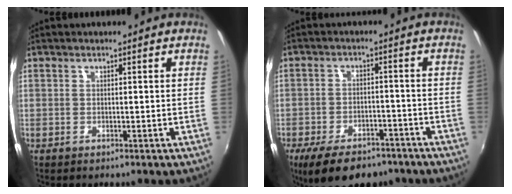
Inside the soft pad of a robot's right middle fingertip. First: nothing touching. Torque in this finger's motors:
{"motor_torque": [1.16, -0.99, 0.28, 0.10]}